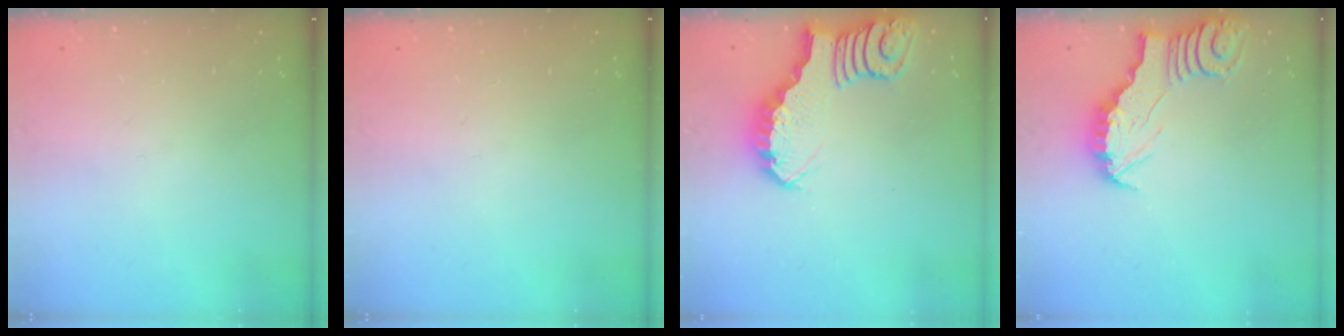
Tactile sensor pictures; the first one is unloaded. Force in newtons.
{"total": 0.0}
{"total": 2.9, "press": 2.8, "slide": 0.4}
{"total": 3.0, "press": 3.0, "slide": 0.3}